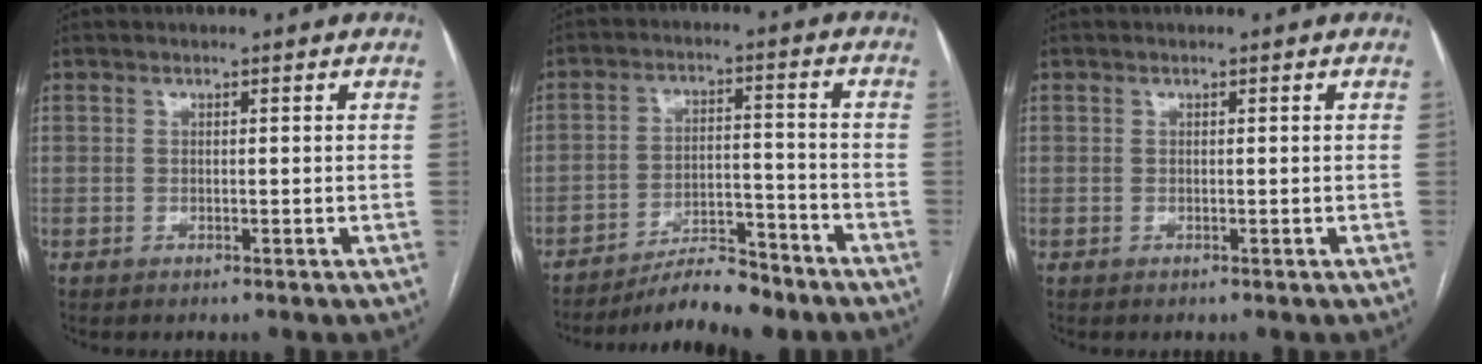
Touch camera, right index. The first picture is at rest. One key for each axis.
{"total": 9.4, "fx": -8.6, "fy": 1.5, "fz": 3.5, "tx": -0.050, "ty": 0.005, "tz": -0.143}
{"total": 0.0}